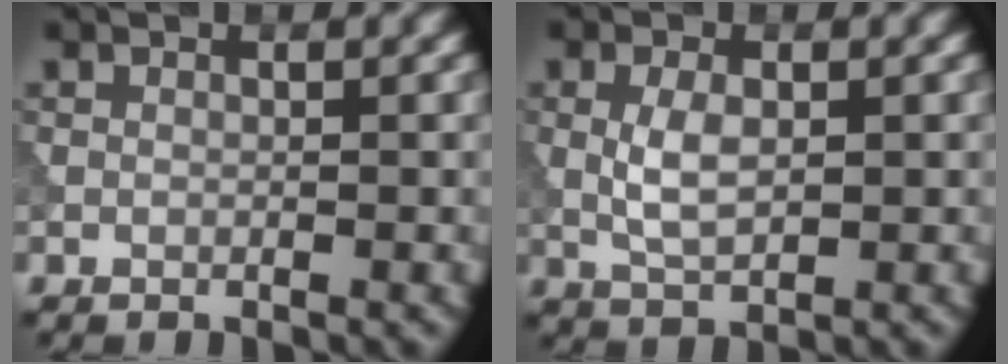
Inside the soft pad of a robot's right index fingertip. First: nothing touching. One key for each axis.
{"total": 3.1, "fx": 0.2, "fy": 1.6, "fz": 2.7, "tx": -0.062, "ty": 0.000, "tz": 0.007}